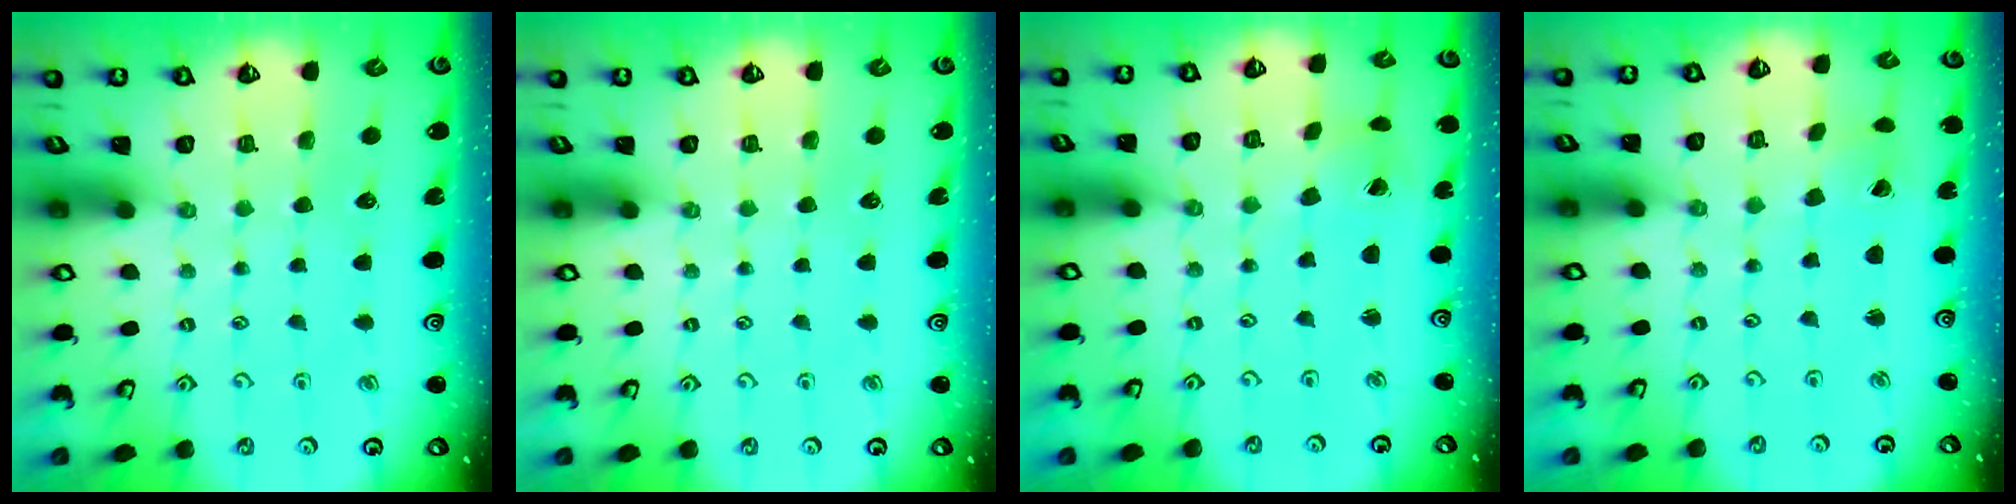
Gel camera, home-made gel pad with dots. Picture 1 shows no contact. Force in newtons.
{"total": 0.0}
{"total": 1.2, "press": 1.2, "slide": 0.2}
{"total": 0.7, "press": 0.7, "slide": 0.1}